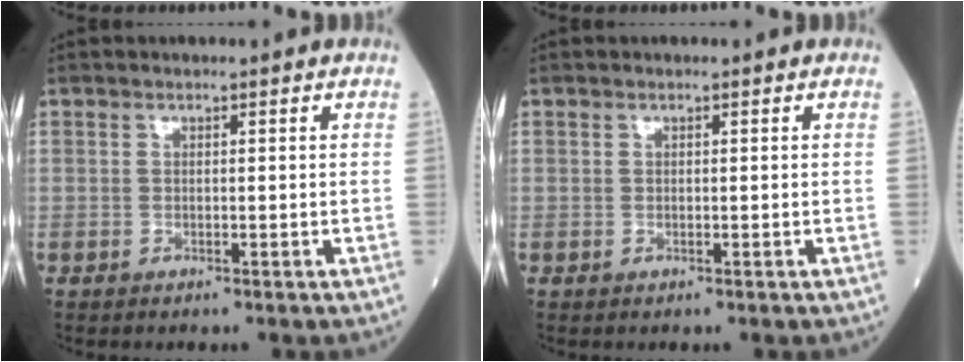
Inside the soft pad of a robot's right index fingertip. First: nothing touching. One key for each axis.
{"total": 0.0}